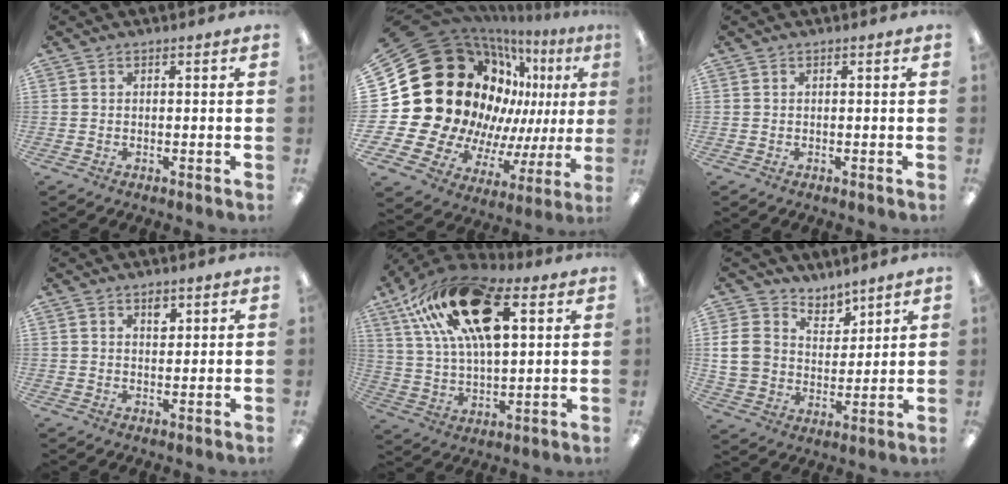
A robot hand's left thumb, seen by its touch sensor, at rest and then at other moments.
{"total": 32.4, "force": [8.5, 23.5, 20.6], "torque": [-0.366, -0.117, 0.234]}
{"total": 0.0}
{"total": 2.7, "force": [1.7, 1.4, 1.4], "torque": [-0.007, -0.008, 0.026]}
{"total": 24.0, "force": [10.9, 12.1, 17.6], "torque": [-0.309, -0.023, 0.187]}
{"total": 10.0, "force": [5.3, 7.9, 3.1], "torque": [-0.065, -0.030, 0.108]}